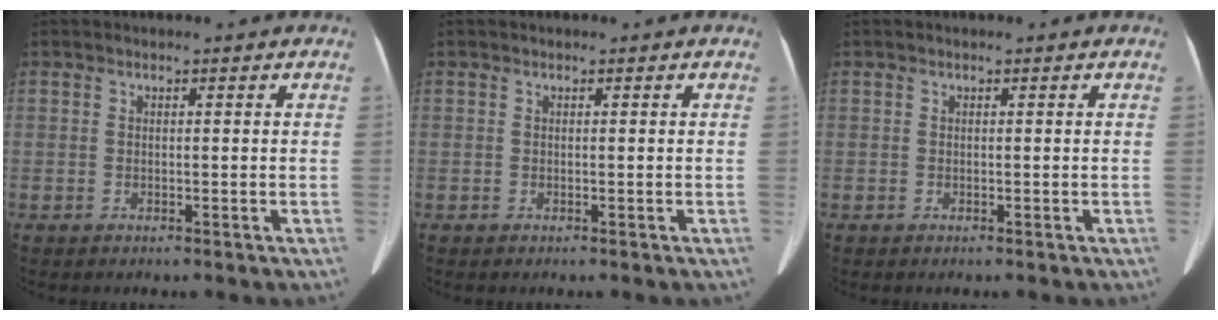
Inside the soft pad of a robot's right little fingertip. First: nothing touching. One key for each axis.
{"total": 0.0}
{"total": 0.0}